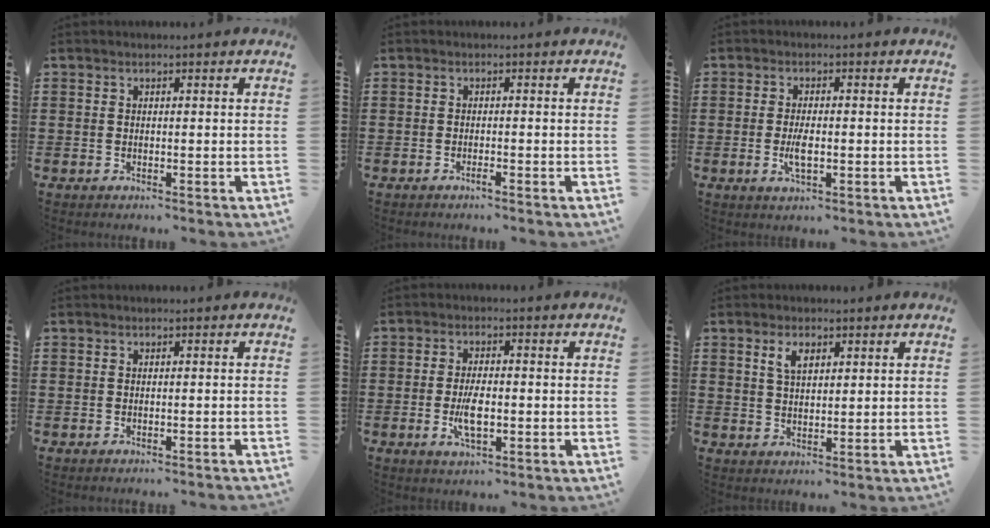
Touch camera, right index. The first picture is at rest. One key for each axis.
{"total": 1.0, "fx": -0.7, "fy": 0.0, "fz": 0.6, "tx": -0.014, "ty": -0.005, "tz": -0.013}
{"total": 3.6, "fx": -0.7, "fy": 1.3, "fz": 3.3, "tx": -0.066, "ty": -0.001, "tz": -0.014}
{"total": 0.6, "fx": -0.6, "fy": -0.1, "fz": 0.0, "tx": 0.000, "ty": -0.002, "tz": -0.012}
{"total": 5.7, "fx": -1.1, "fy": 2.3, "fz": 5.1, "tx": -0.107, "ty": -0.003, "tz": -0.023}
{"total": 3.2, "fx": 1.7, "fy": 1.6, "fz": 2.2, "tx": -0.049, "ty": 0.007, "tz": 0.031}